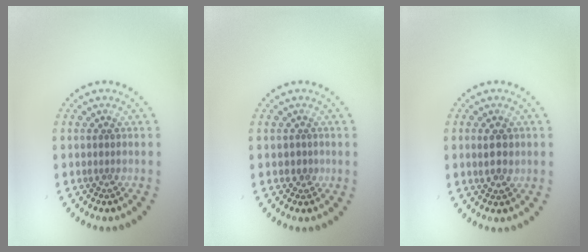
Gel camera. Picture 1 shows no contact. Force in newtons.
{"total": 0.8, "press": 0.5, "slide": 0.6}
{"total": 2.1, "press": 2.0, "slide": 0.4}